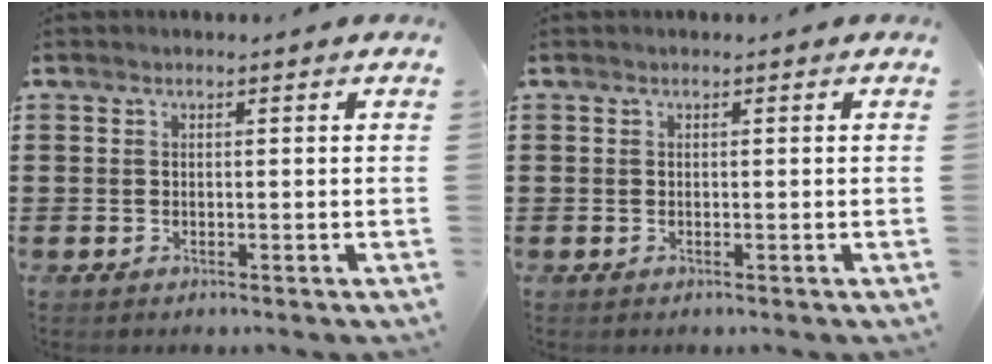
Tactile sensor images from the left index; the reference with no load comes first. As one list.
[{"total": 0.0}]